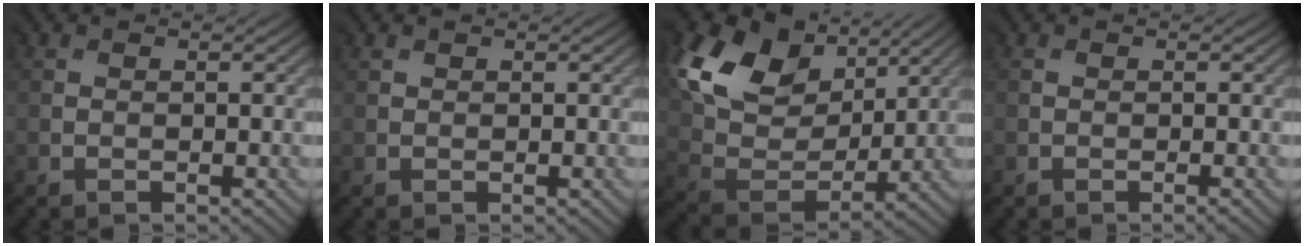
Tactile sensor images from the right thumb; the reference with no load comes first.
{"total": 0.9, "force": [0.6, 0.7, 0.3], "torque": [-0.002, 0.000, 0.012]}
{"total": 13.1, "force": [7.4, 8.6, 6.6], "torque": [-0.159, 0.022, 0.137]}
{"total": 0.8, "force": [-0.5, -0.4, 0.5], "torque": [-0.008, -0.002, -0.009]}